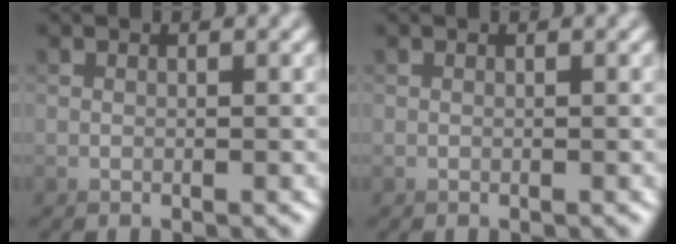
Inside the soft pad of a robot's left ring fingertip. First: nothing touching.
{"total": 0.0}